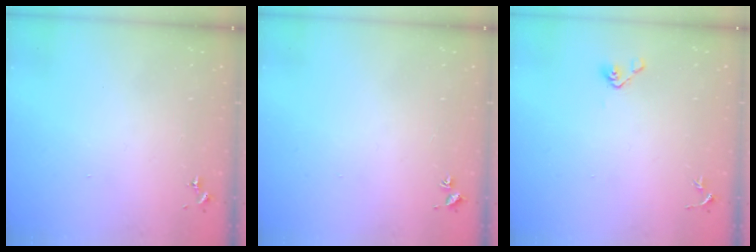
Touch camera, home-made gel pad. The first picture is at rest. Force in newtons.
{"total": 2.0, "press": 2.0, "slide": 0.2}
{"total": 6.4, "press": 6.0, "slide": 2.1}